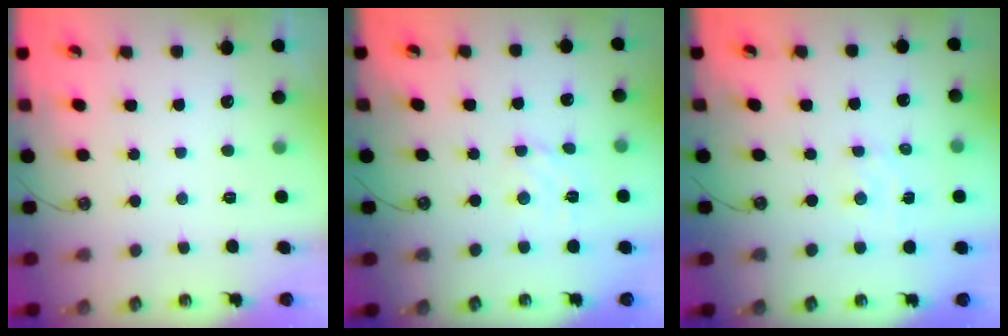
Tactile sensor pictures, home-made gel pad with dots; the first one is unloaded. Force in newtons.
{"total": 3.1, "press": 3.1, "slide": 0.5}
{"total": 2.6, "press": 2.6, "slide": 0.4}